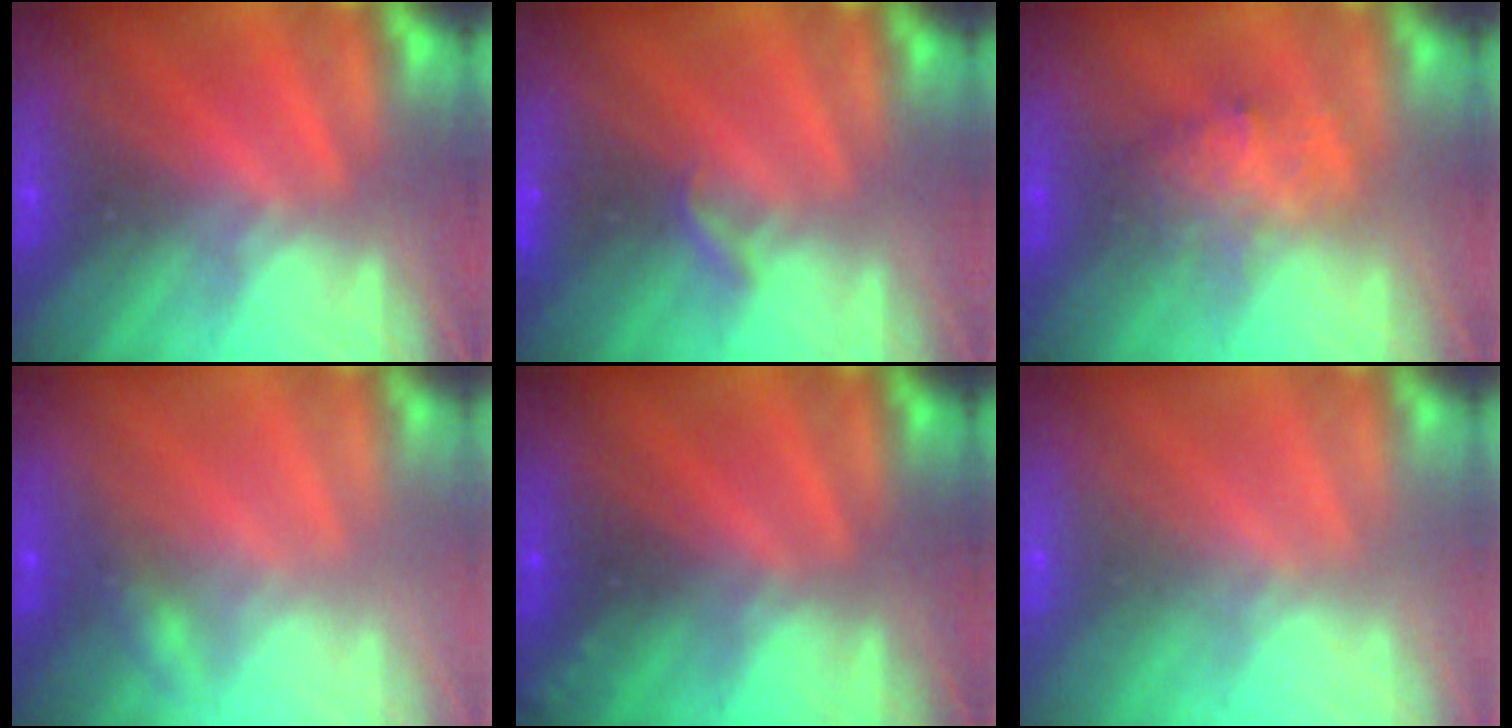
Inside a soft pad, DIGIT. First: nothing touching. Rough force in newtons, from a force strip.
{"total": 2.2}
{"total": 2.8}
{"total": 2.4}
{"total": 2.3}
{"total": 7.3}